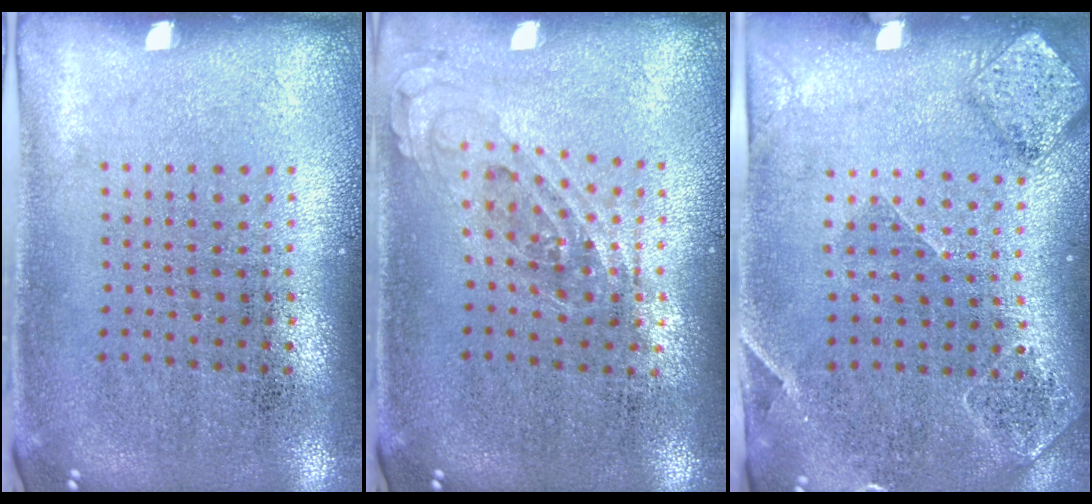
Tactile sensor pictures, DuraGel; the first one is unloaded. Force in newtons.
{"total": 0.8, "press": 0.7, "slide": 0.3}
{"total": 1.6, "press": 1.5, "slide": 0.3}